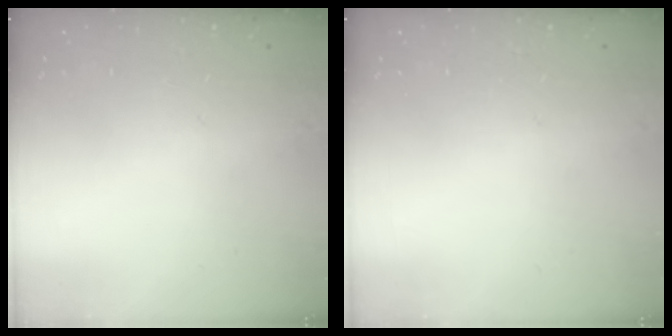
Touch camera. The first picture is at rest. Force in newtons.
{"total": 0.0}